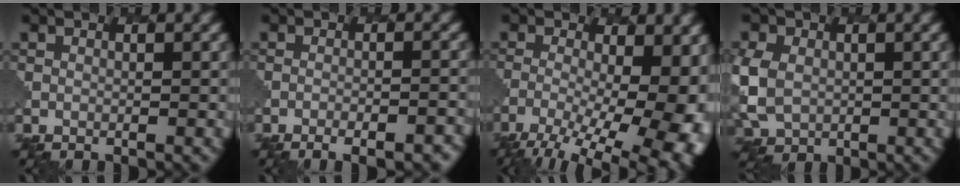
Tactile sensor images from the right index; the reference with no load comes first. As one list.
[{"total": 5.7, "force": [-4.3, 2.1, 3.2], "torque": [-0.021, 0.006, -0.044]}, {"total": 15.5, "force": [-4.9, 7.0, 12.9], "torque": [-0.178, -0.016, -0.054]}, {"total": 6.2, "force": [-0.1, 5.3, 3.3], "torque": [-0.094, -0.007, -0.001]}]